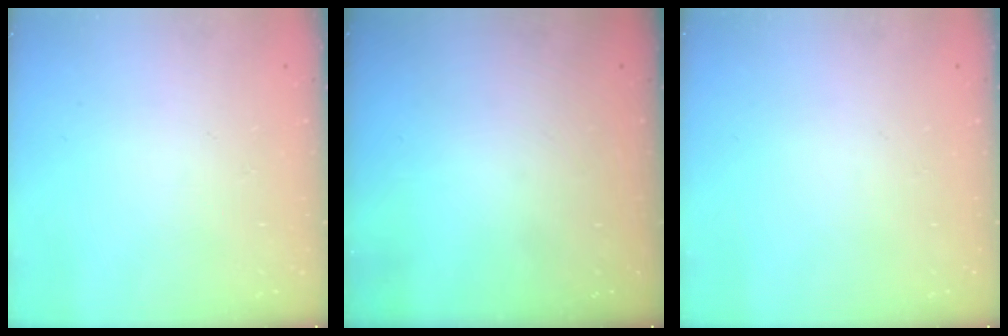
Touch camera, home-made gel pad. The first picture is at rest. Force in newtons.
{"total": 0.0}
{"total": 0.0}